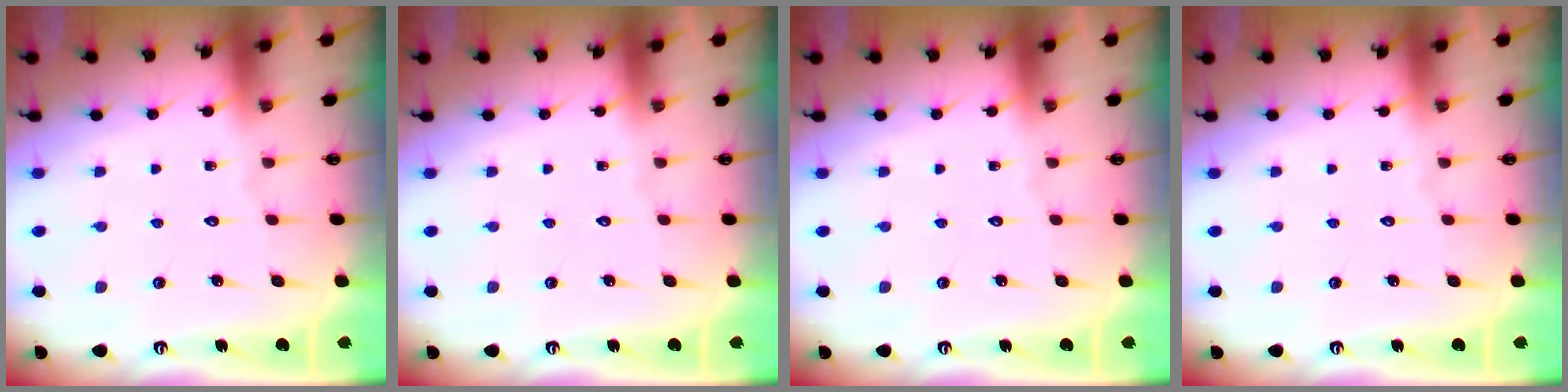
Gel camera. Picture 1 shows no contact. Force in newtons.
{"total": 0.0}
{"total": 0.0}
{"total": 0.0}